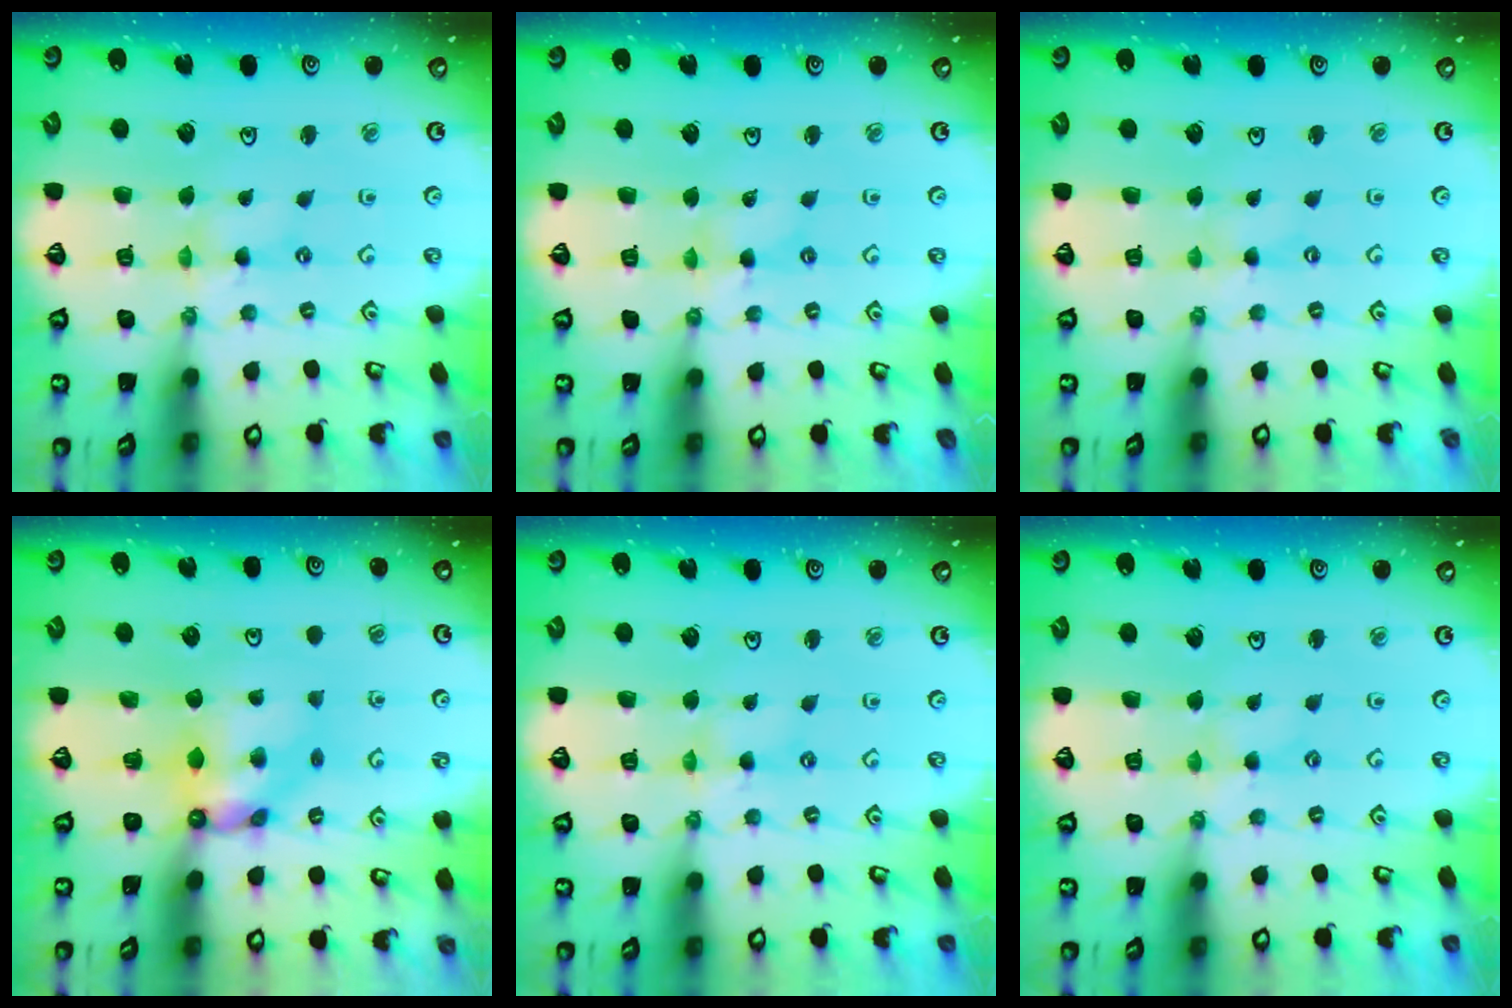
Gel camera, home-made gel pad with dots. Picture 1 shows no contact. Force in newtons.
{"total": 1.1, "press": 1.1, "slide": 0.1}
{"total": 0.0}
{"total": 6.2, "press": 6.2, "slide": 0.6}
{"total": 0.6, "press": 0.6, "slide": 0.2}
{"total": 1.6, "press": 1.6, "slide": 0.3}